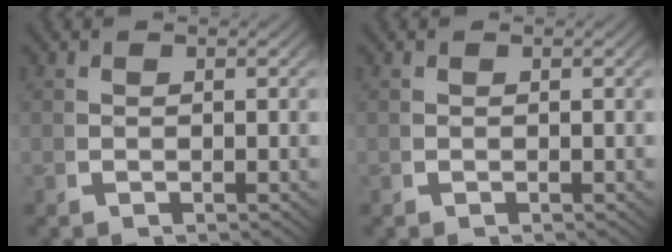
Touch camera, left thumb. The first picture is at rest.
{"total": 0.0}